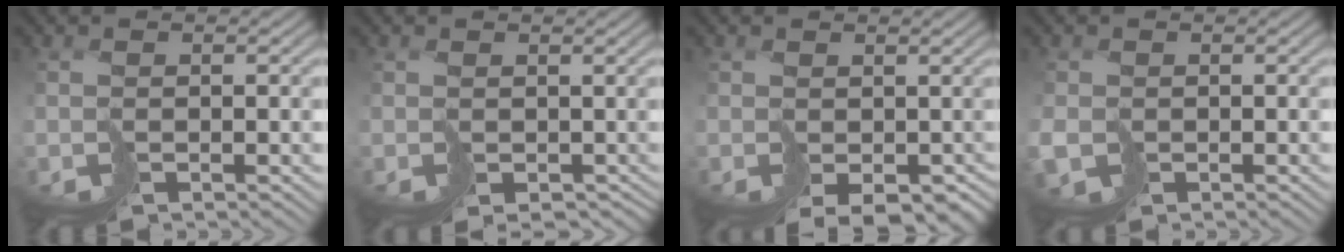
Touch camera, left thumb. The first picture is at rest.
{"total": 1.4, "force": [0.3, 1.2, 0.6], "torque": [-0.012, -0.006, 0.009]}
{"total": 5.0, "force": [-1.5, 3.5, 3.3], "torque": [-0.057, -0.023, -0.003]}
{"total": 2.9, "force": [-0.8, 2.2, 1.7], "torque": [-0.039, -0.008, -0.013]}